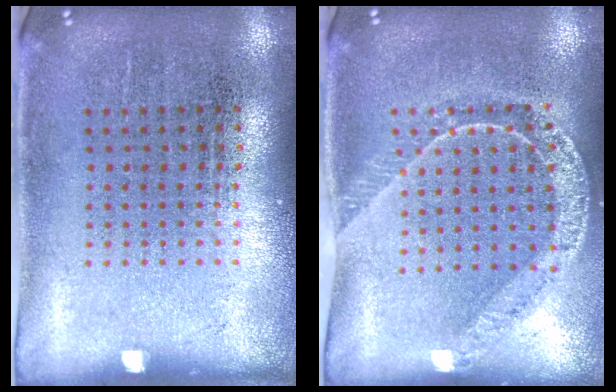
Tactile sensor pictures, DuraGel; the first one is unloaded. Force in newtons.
{"total": 1.6, "press": 1.5, "slide": 0.5}